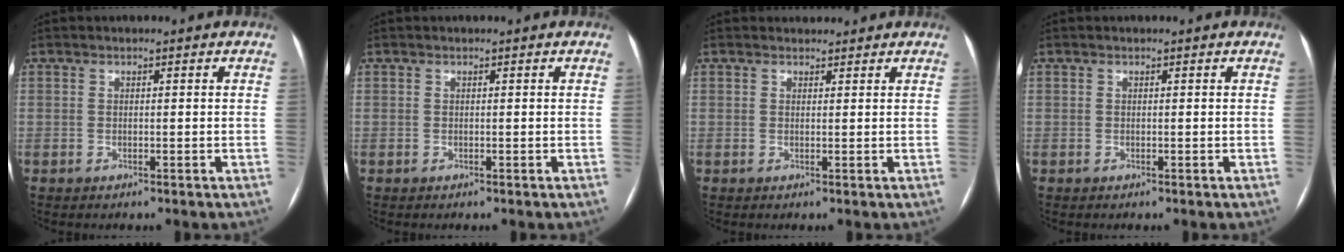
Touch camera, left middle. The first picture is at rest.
{"total": 0.0}
{"total": 1.9, "force": [1.7, 0.8, 0.0], "torque": [0.002, 0.014, 0.025]}
{"total": 0.0}